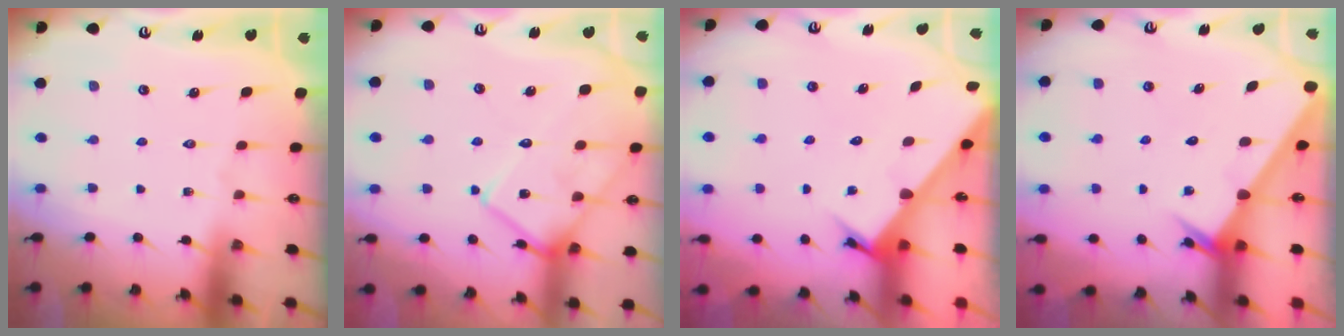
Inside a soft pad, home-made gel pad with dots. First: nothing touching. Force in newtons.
{"total": 13.8, "press": 13.8, "slide": 1.0}
{"total": 3.4, "press": 3.4, "slide": 0.2}
{"total": 2.5, "press": 2.5, "slide": 0.2}